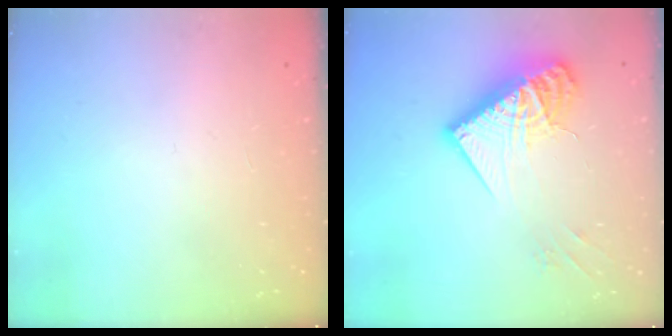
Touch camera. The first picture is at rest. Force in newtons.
{"total": 16.5, "press": 16.4, "slide": 1.6}